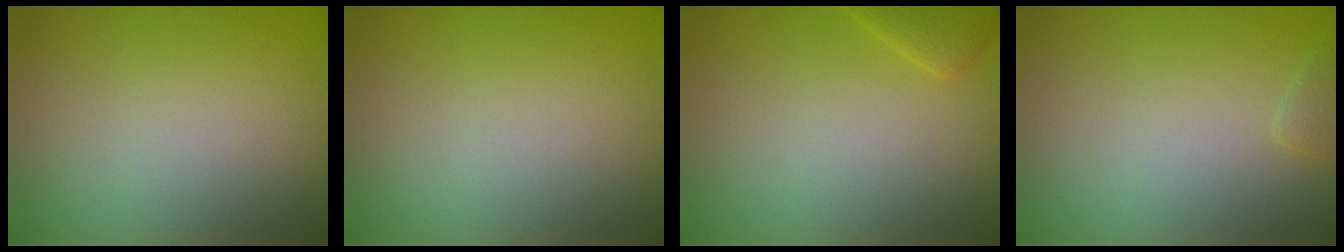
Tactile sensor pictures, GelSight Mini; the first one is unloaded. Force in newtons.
{"total": 0.0}
{"total": 1.6, "press": 1.6, "slide": 0.2}
{"total": 0.9, "press": 0.9, "slide": 0.1}